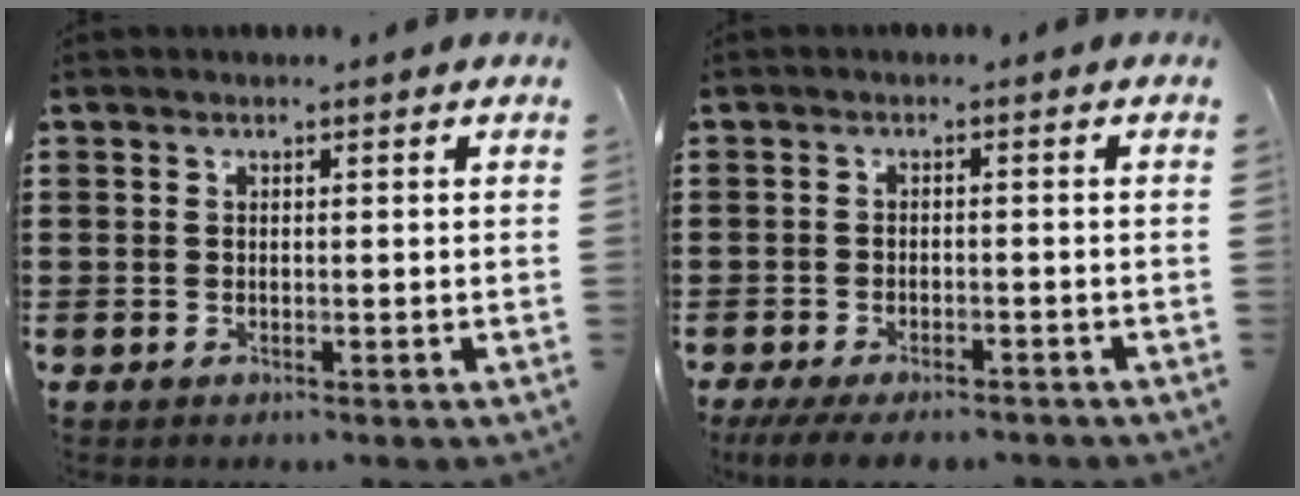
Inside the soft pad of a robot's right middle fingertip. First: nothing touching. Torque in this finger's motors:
{"motor_torque": [1.21, -0.78, 0.21, 0.16]}